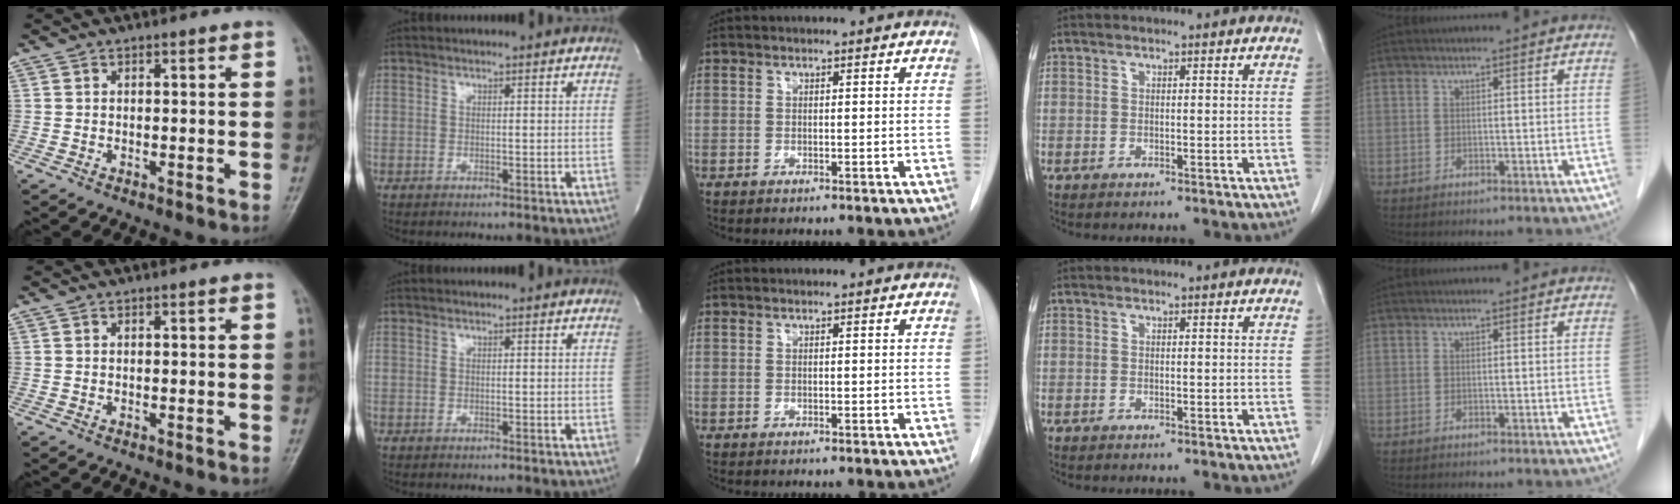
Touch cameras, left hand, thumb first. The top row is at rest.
{}